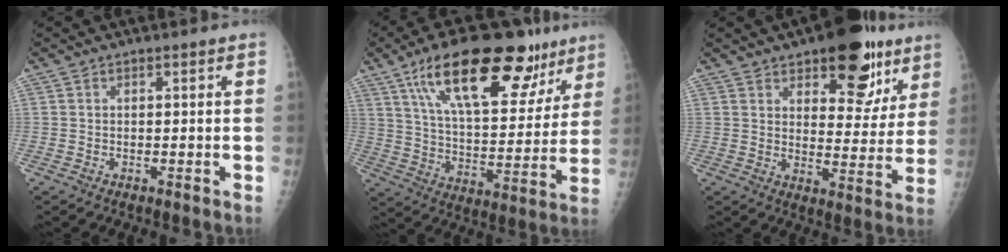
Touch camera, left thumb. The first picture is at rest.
{"total": 25.9, "force": [15.0, 10.7, 18.2], "torque": [-0.248, -0.028, 0.244]}
{"total": 16.5, "force": [9.7, 7.9, 10.8], "torque": [-0.082, -0.046, 0.132]}